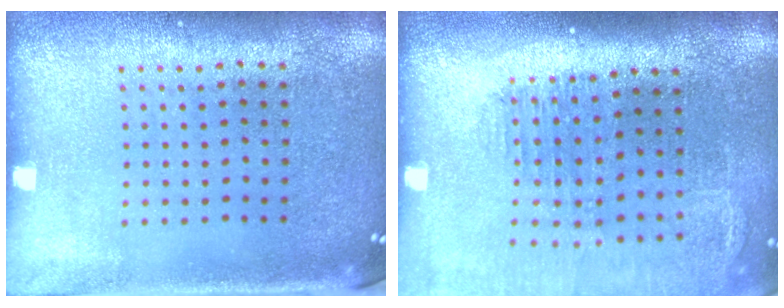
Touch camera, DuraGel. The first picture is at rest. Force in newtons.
{"total": 1.6, "press": 1.5, "slide": 0.6}